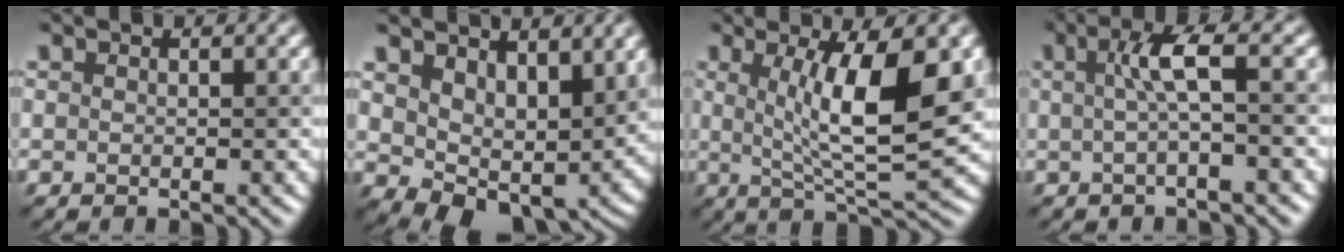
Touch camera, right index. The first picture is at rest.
{"total": 7.2, "force": [2.4, 4.8, 4.8], "torque": [-0.096, -0.027, 0.052]}
{"total": 8.4, "force": [1.4, 1.9, 8.0], "torque": [-0.120, -0.012, 0.034]}
{"total": 2.8, "force": [0.3, 0.3, 2.8], "torque": [-0.061, 0.005, 0.004]}